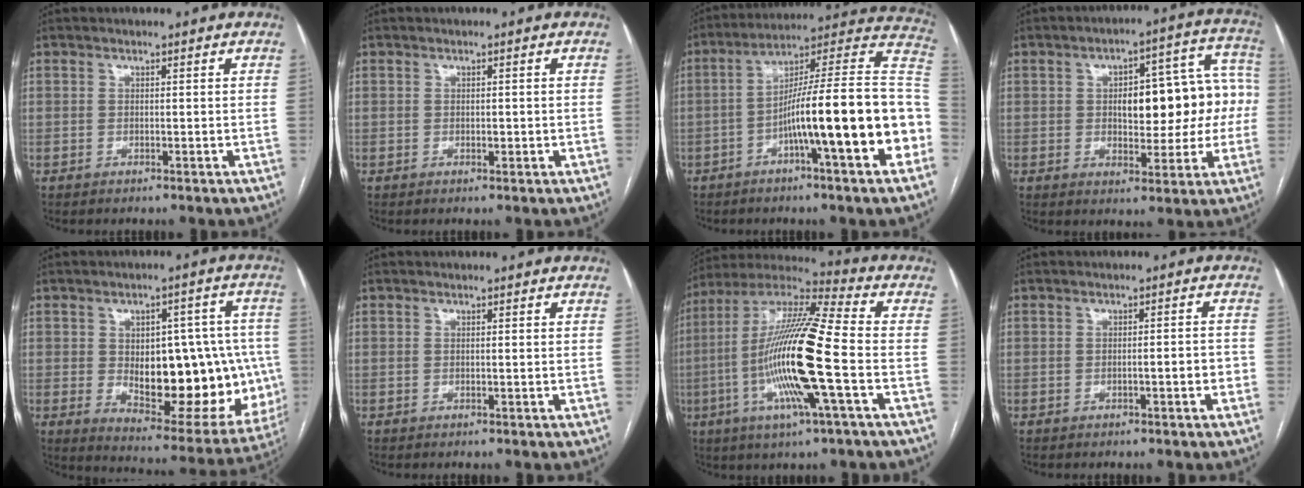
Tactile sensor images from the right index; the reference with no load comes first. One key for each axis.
{"total": 0.7, "fx": 0.0, "fy": 0.4, "fz": 0.6, "tx": -0.008, "ty": 0.000, "tz": 0.002}
{"total": 21.6, "fx": -5.4, "fy": 0.9, "fz": 20.9, "tx": -0.252, "ty": 0.031, "tz": -0.080}
{"total": 14.2, "fx": 0.2, "fy": 6.0, "fz": 12.9, "tx": -0.155, "ty": 0.048, "tz": 0.014}
{"total": 22.0, "fx": -1.6, "fy": 9.6, "fz": 19.8, "tx": -0.224, "ty": 0.018, "tz": 0.014}
{"total": 0.0}
{"total": 19.3, "fx": -4.1, "fy": 0.7, "fz": 18.8, "tx": -0.379, "ty": -0.008, "tz": -0.085}
{"total": 4.2, "fx": -1.5, "fy": 0.6, "fz": 3.8, "tx": -0.052, "ty": 0.015, "tz": -0.019}